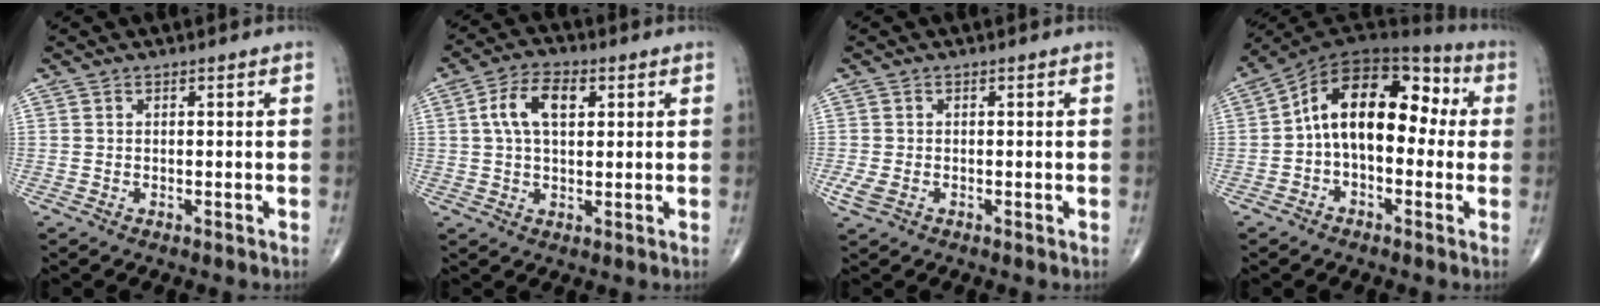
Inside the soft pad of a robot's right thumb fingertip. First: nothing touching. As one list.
[{"total": 8.3, "force": [2.2, 4.5, 6.6], "torque": [-0.118, 0.011, 0.037]}, {"total": 2.6, "force": [-0.7, 1.5, 2.0], "torque": [-0.048, -0.004, -0.016]}, {"total": 15.8, "force": [0.5, 9.6, 12.5], "torque": [-0.164, 0.053, -0.008]}]